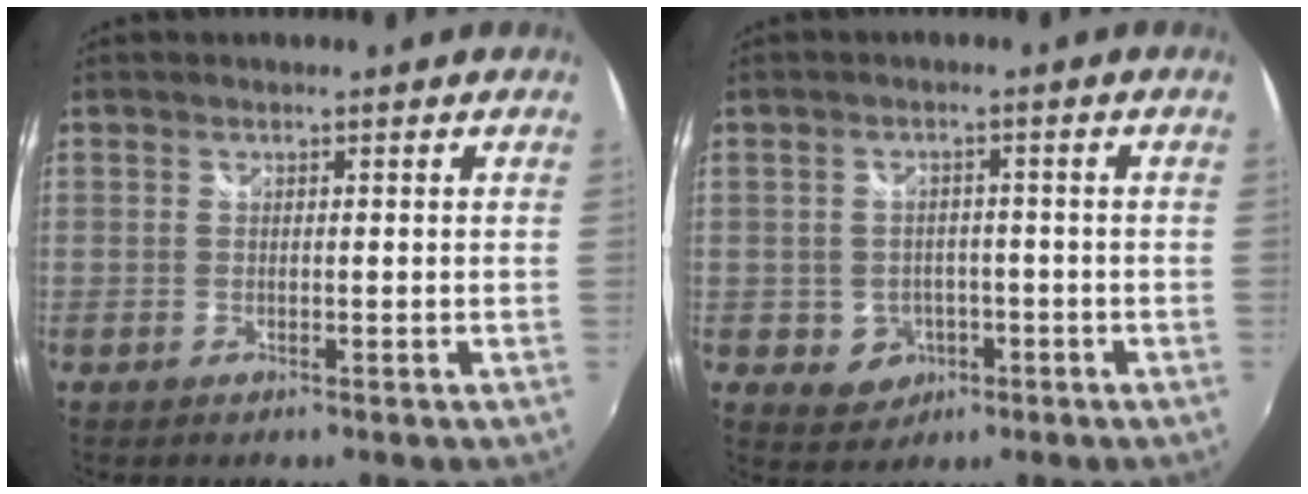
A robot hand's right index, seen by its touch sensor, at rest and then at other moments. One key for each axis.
{"total": 5.4, "fx": -1.8, "fy": 4.9, "fz": 1.4, "tx": -0.041, "ty": 0.010, "tz": -0.011}